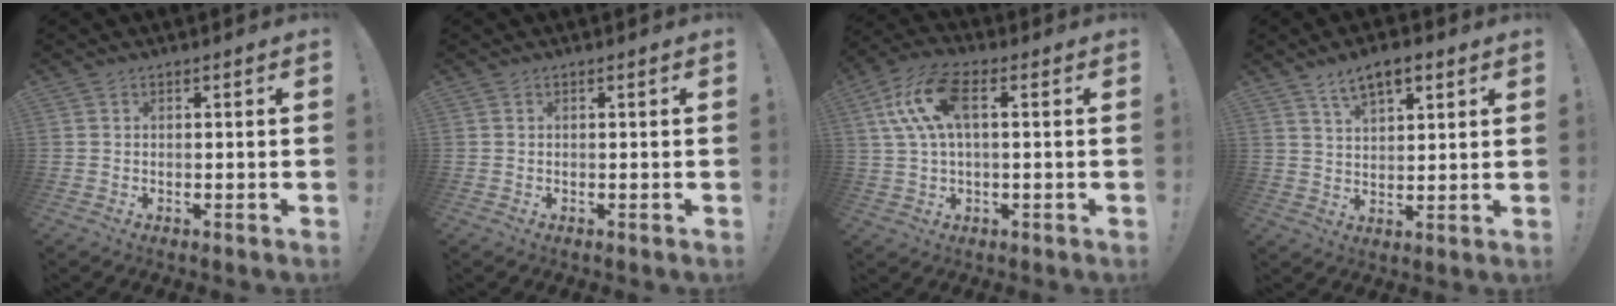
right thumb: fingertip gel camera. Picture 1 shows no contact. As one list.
[{"total": 0.0}, {"total": 12.9, "force": [2.8, 6.0, 11.1], "torque": [-0.232, 0.011, 0.054]}, {"total": 8.0, "force": [4.8, 3.9, 5.1], "torque": [-0.080, -0.014, 0.087]}]